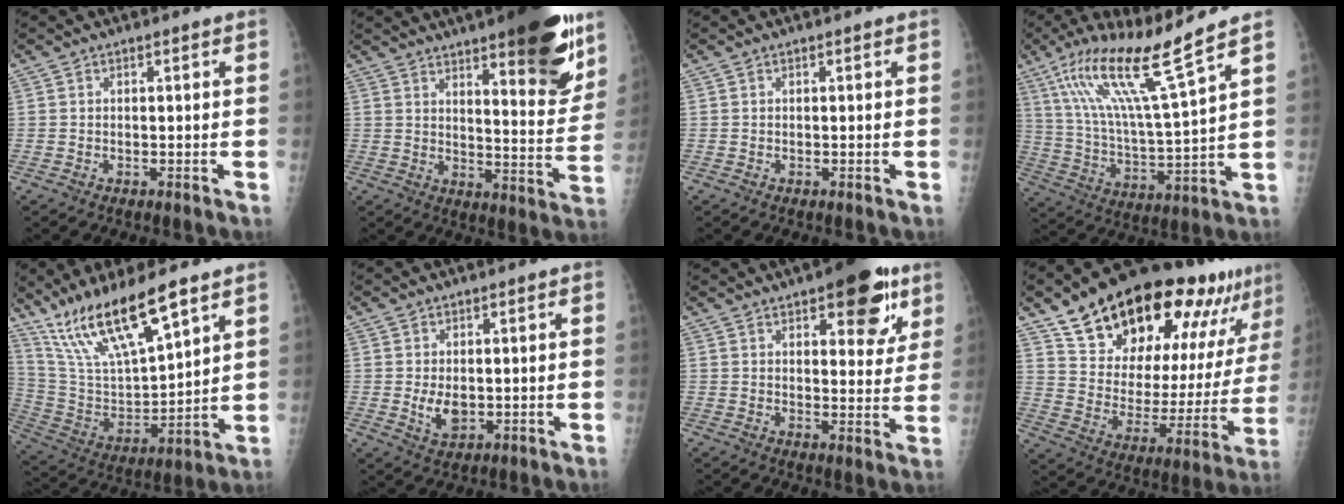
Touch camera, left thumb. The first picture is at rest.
{"total": 19.8, "force": [12.5, 5.0, 14.5], "torque": [-0.165, -0.066, 0.174]}
{"total": 0.0}
{"total": 17.5, "force": [11.1, 0.5, 13.5], "torque": [-0.246, -0.048, 0.208]}
{"total": 18.9, "force": [13.1, 4.6, 12.9], "torque": [-0.225, -0.054, 0.262]}
{"total": 4.7, "force": [-0.3, 3.1, 3.5], "torque": [-0.051, -0.008, 0.005]}
{"total": 13.3, "force": [7.3, 5.6, 9.6], "torque": [-0.077, -0.028, 0.093]}
{"total": 28.6, "force": [19.2, 11.4, 17.9], "torque": [-0.242, -0.055, 0.297]}